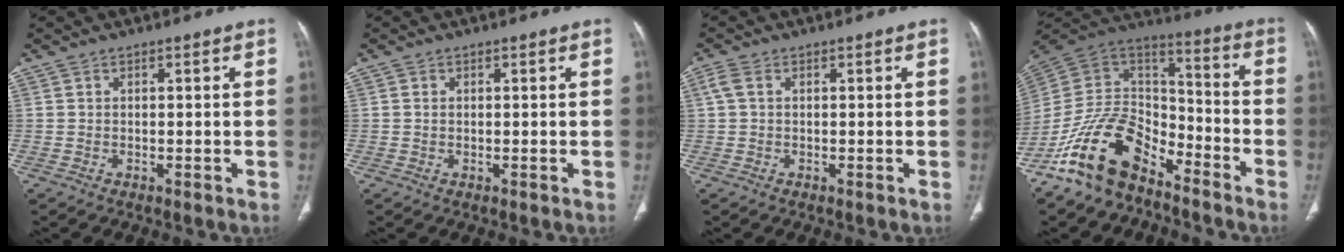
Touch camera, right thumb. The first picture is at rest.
{"total": 0.5, "force": [0.1, 0.4, 0.3], "torque": [-0.006, 0.001, 0.002]}
{"total": 2.4, "force": [0.7, 1.4, 1.7], "torque": [-0.051, 0.014, 0.018]}
{"total": 17.3, "force": [-11.6, 9.4, 8.6], "torque": [-0.132, 0.097, -0.225]}